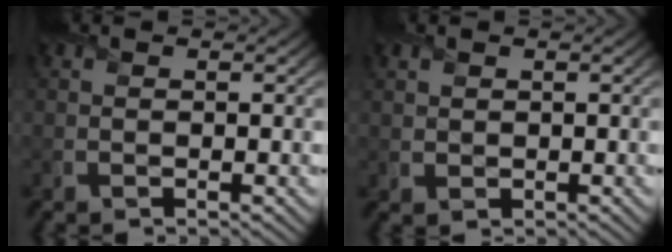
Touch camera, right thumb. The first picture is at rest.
{"total": 1.5, "force": [0.8, 1.2, 0.3], "torque": [-0.010, -0.004, 0.017]}